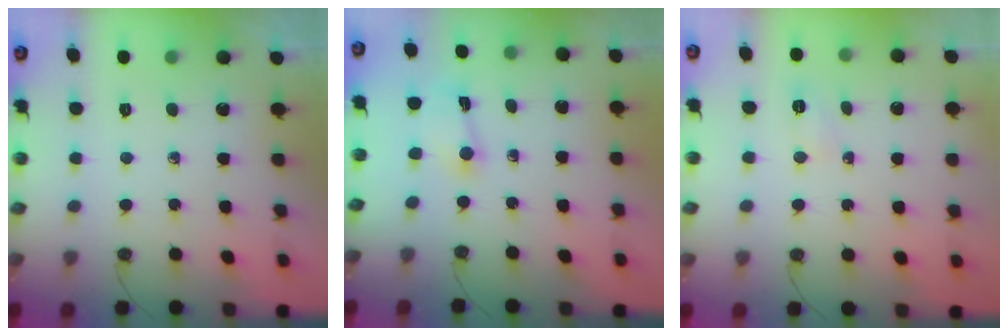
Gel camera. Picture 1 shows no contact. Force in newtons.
{"total": 2.1, "press": 2.0, "slide": 0.6}
{"total": 3.3, "press": 3.3, "slide": 0.6}